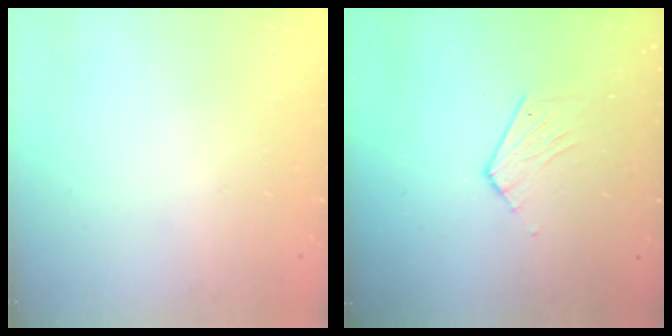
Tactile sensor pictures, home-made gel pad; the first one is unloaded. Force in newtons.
{"total": 4.3, "press": 4.3, "slide": 0.4}